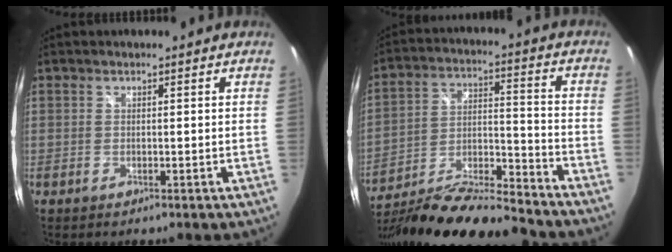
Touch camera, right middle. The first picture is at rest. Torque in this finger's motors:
{"motor_torque": [1.04, -1.09, 0.31, 0.14]}